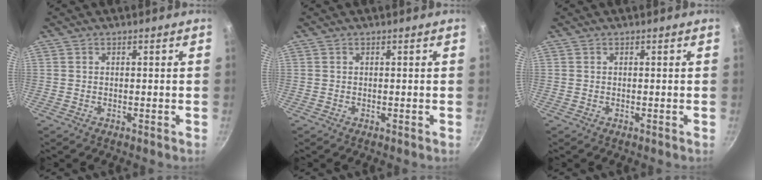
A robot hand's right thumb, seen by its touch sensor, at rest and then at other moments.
{"total": 0.0}
{"total": 0.0}